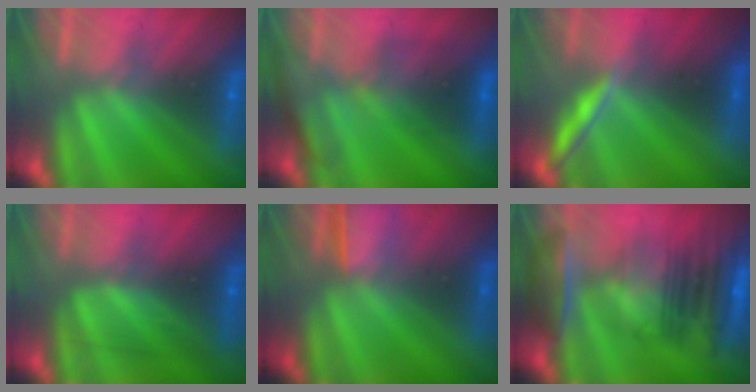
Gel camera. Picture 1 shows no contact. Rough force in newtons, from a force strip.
{"total": 2.7}
{"total": 2.0}
{"total": 2.4}
{"total": 1.4}
{"total": 7.3}